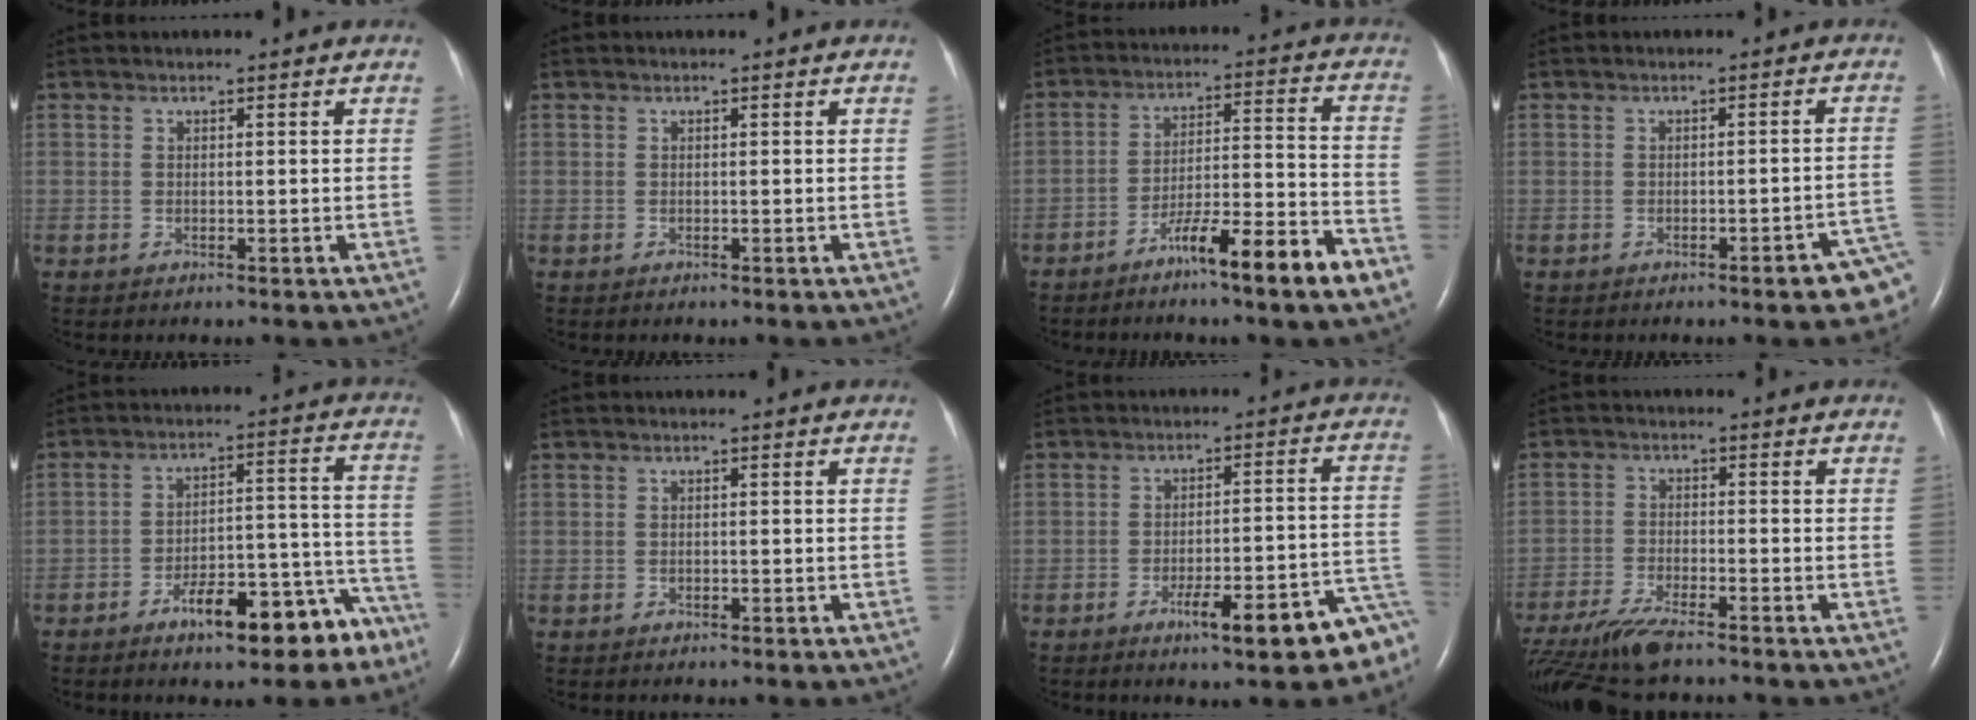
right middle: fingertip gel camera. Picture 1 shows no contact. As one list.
[{"total": 0.0}, {"total": 11.1, "force": [-7.3, 0.0, 8.3], "torque": [-0.126, 0.001, -0.122]}, {"total": 5.0, "force": [-3.6, 0.1, 3.5], "torque": [-0.029, 0.009, -0.046]}, {"total": 12.8, "force": [-9.1, 4.2, 8.0], "torque": [-0.089, 0.056, -0.130]}, {"total": 0.0}, {"total": 11.3, "force": [-7.4, 1.5, 8.5], "torque": [-0.085, 0.024, -0.097]}, {"total": 10.5, "force": [-8.7, 1.2, 5.8], "torque": [-0.111, -0.028, -0.149]}]